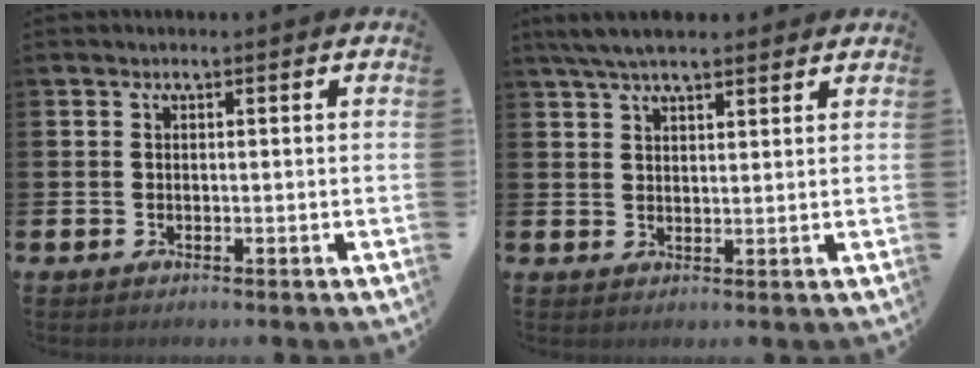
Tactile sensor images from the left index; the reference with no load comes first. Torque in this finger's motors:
{"motor_torque": [1.07, -1.07, 0.56, 0.21]}